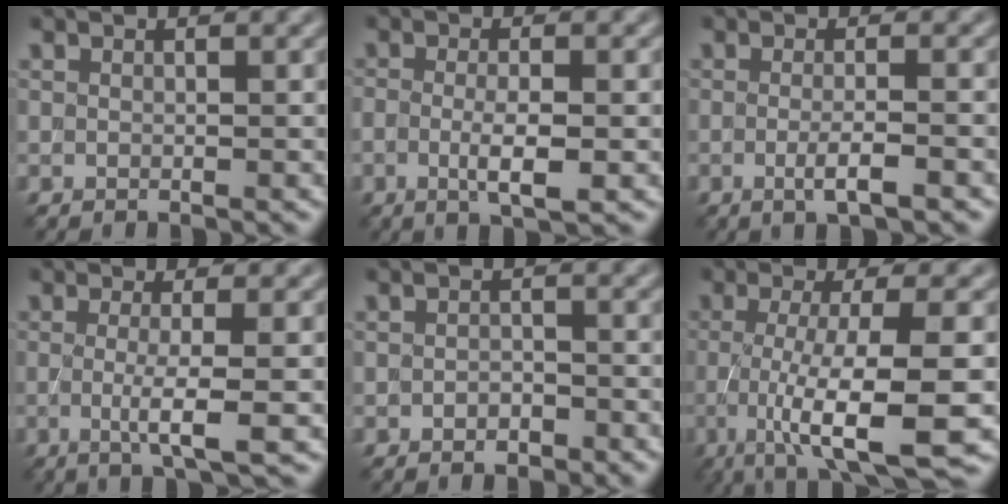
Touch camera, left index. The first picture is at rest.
{"total": 3.2, "force": [-0.6, 0.7, 3.0], "torque": [-0.061, -0.007, -0.012]}
{"total": 2.8, "force": [-0.7, 0.6, 2.7], "torque": [-0.041, -0.003, -0.015]}
{"total": 4.0, "force": [-0.4, 0.8, 3.9], "torque": [-0.067, -0.010, -0.010]}
{"total": 1.2, "force": [-0.8, 0.7, 0.5], "torque": [-0.013, 0.002, -0.014]}
{"total": 9.8, "force": [-2.8, 2.1, 9.2], "torque": [-0.139, -0.010, -0.051]}